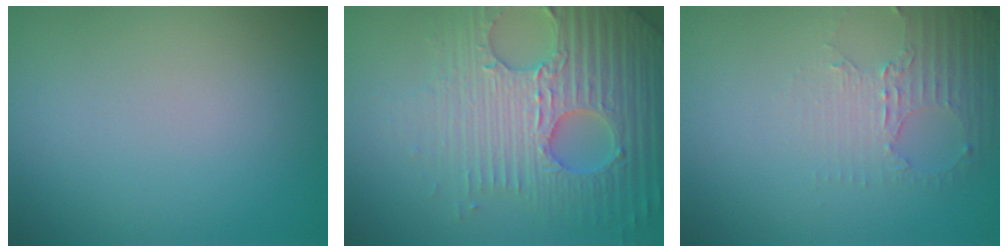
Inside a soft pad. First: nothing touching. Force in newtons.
{"total": 7.3, "press": 7.1, "slide": 1.8}
{"total": 2.6, "press": 2.0, "slide": 1.7}